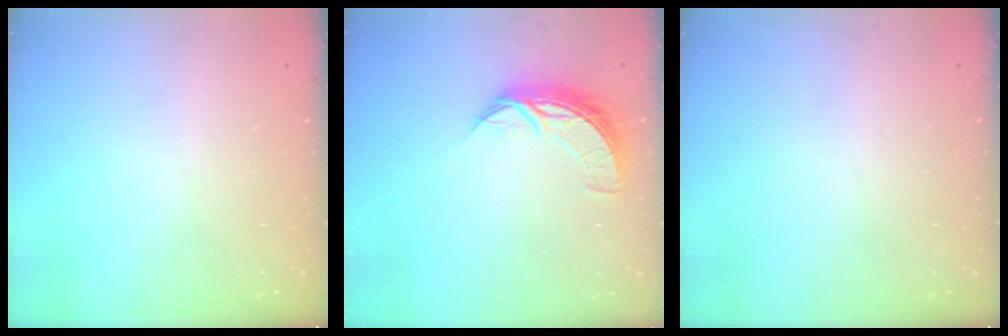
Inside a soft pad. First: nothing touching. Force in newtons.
{"total": 8.2, "press": 8.2, "slide": 0.7}
{"total": 0.0}